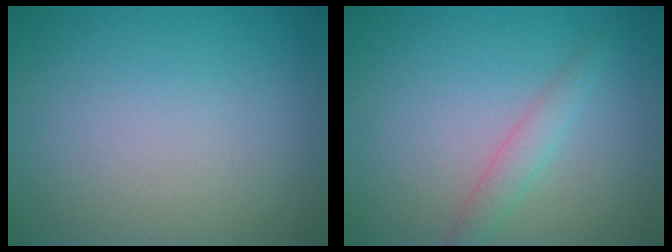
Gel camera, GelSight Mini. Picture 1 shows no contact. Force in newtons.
{"total": 1.9, "press": 1.9, "slide": 0.0}